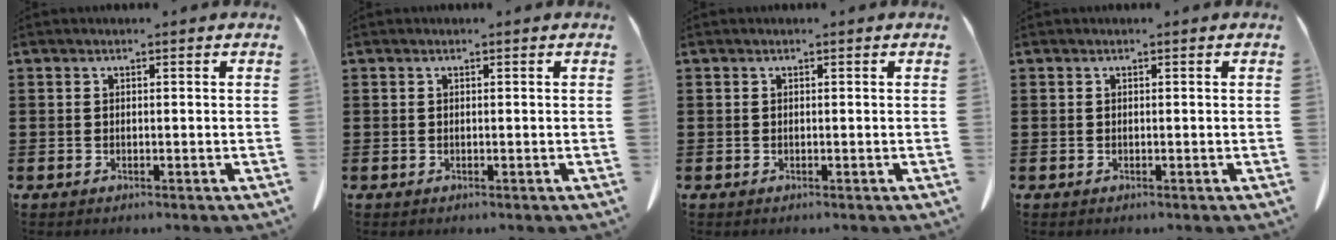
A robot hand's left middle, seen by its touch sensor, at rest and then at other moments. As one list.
[{"total": 0.0}, {"total": 0.0}, {"total": 0.0}]